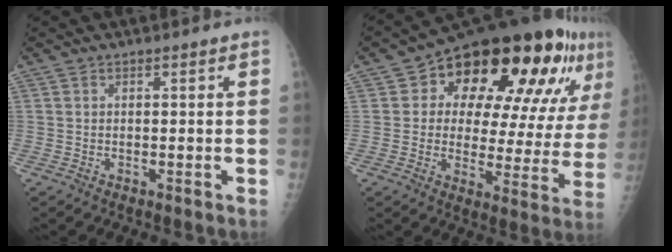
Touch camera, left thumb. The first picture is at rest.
{"total": 27.0, "force": [11.5, 12.3, 21.2], "torque": [-0.252, 0.008, 0.163]}